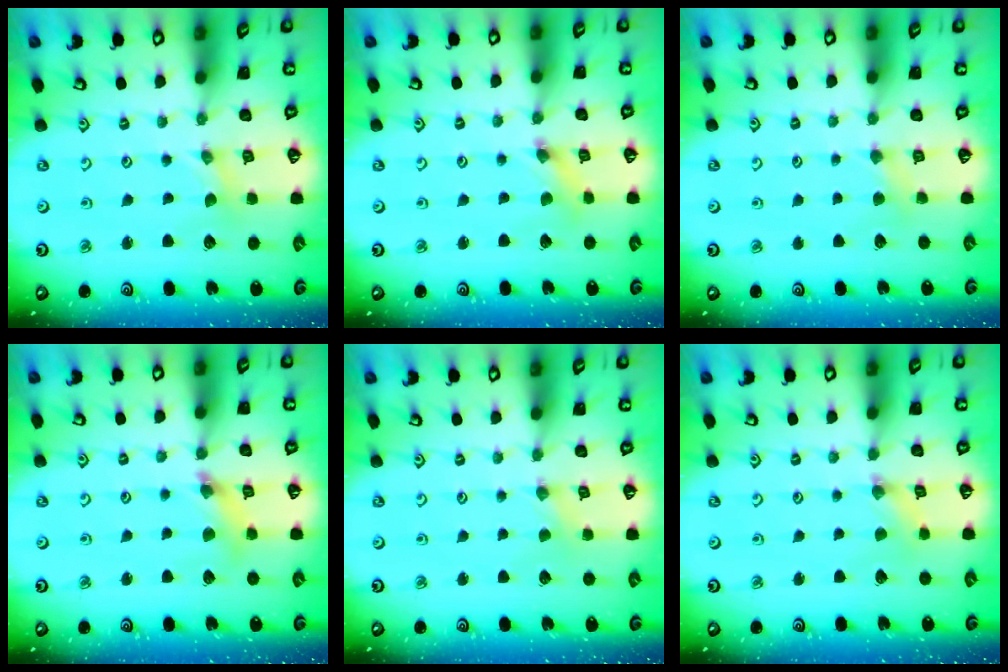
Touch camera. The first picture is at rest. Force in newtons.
{"total": 1.6, "press": 1.6, "slide": 0.3}
{"total": 3.3, "press": 3.3, "slide": 0.6}
{"total": 7.6, "press": 7.6, "slide": 0.9}
{"total": 0.9, "press": 0.9, "slide": 0.2}
{"total": 0.8, "press": 0.7, "slide": 0.3}